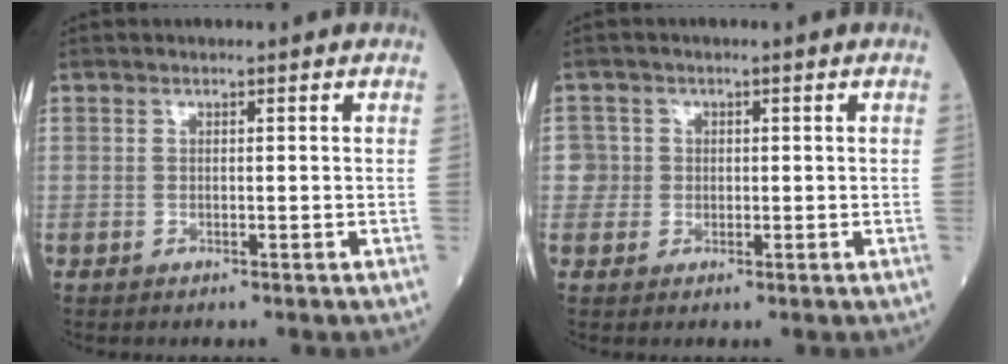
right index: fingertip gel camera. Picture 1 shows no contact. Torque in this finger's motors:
{"motor_torque": [0.28, 0.00, 0.02, 0.01]}